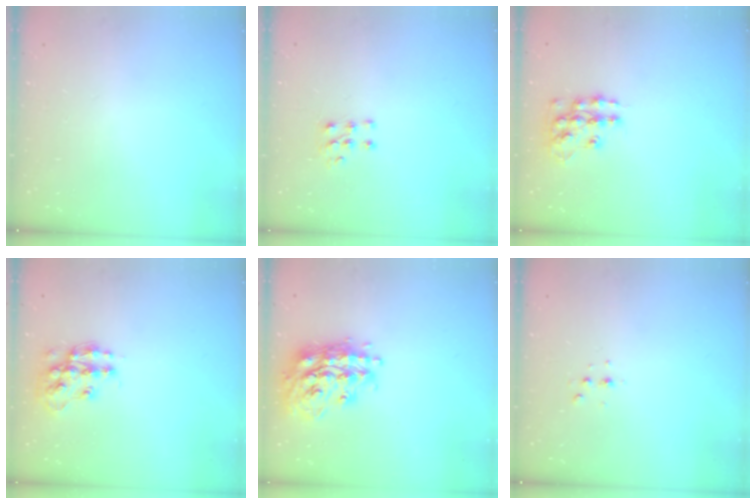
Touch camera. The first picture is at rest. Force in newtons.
{"total": 5.5, "press": 5.4, "slide": 1.1}
{"total": 11.7, "press": 11.6, "slide": 0.8}
{"total": 13.3, "press": 13.3, "slide": 0.7}
{"total": 19.6, "press": 19.5, "slide": 1.5}
{"total": 2.8, "press": 2.8, "slide": 0.7}